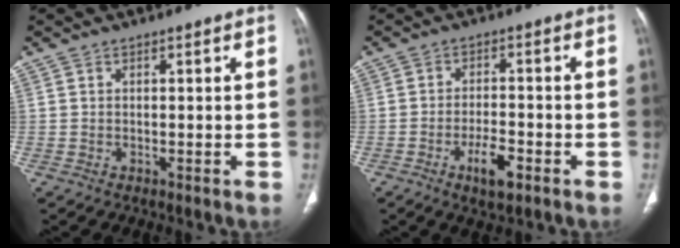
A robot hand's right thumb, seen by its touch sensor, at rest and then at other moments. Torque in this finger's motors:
{"motor_torque": [1.50, 1.25, 0.74, -0.26, 0.06]}